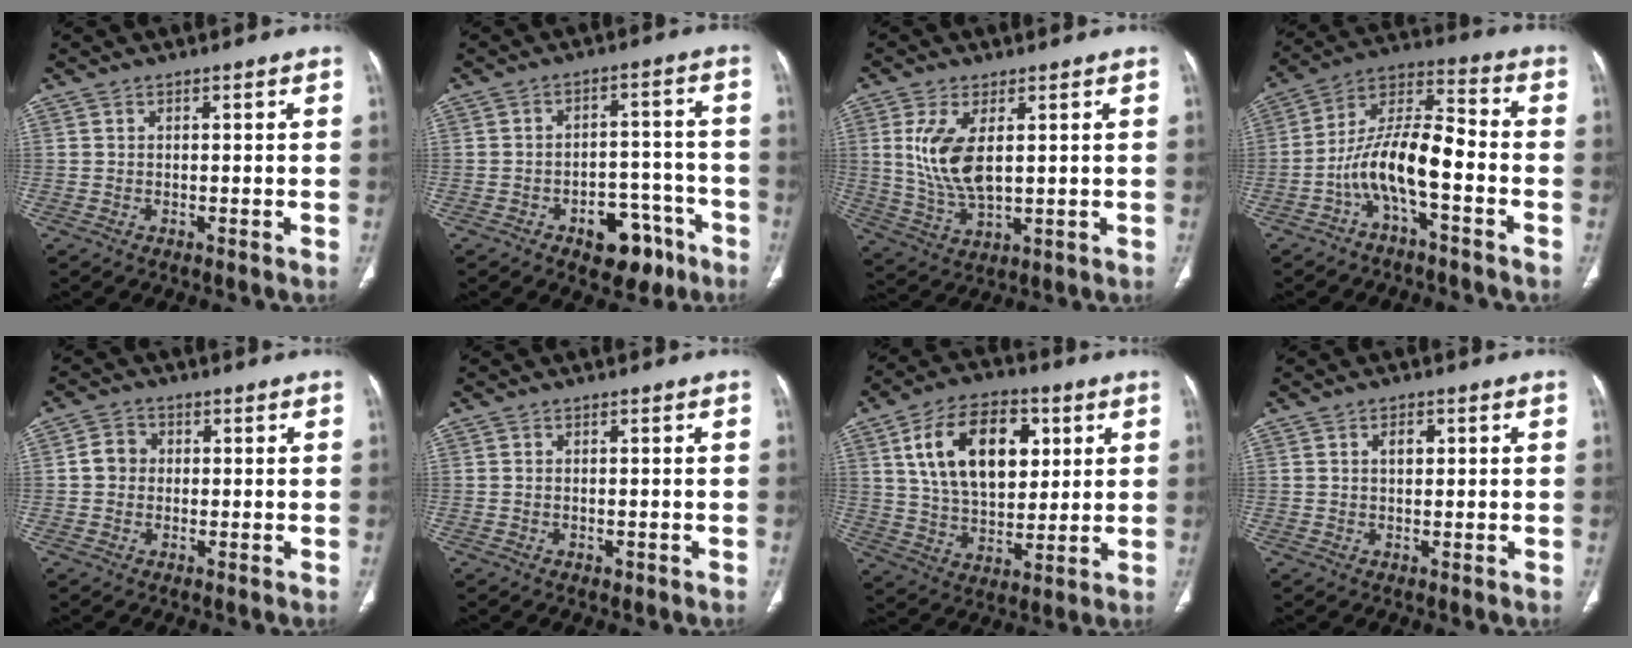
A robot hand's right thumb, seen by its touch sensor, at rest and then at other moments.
{"total": 10.2, "force": [-5.8, 6.2, 5.6], "torque": [-0.036, 0.055, -0.072]}
{"total": 8.0, "force": [2.0, 3.3, 7.1], "torque": [-0.151, -0.016, 0.051]}
{"total": 12.6, "force": [-4.5, 4.3, 10.9], "torque": [-0.211, 0.069, -0.088]}
{"total": 3.8, "force": [0.0, 3.4, 1.6], "torque": [-0.014, 0.010, -0.007]}
{"total": 0.8, "force": [-0.2, 0.6, 0.5], "torque": [-0.004, 0.004, 0.000]}
{"total": 18.5, "force": [5.8, 11.2, 13.5], "torque": [-0.192, -0.009, 0.104]}
{"total": 2.4, "force": [0.7, 1.5, 1.8], "torque": [-0.024, 0.001, 0.012]}